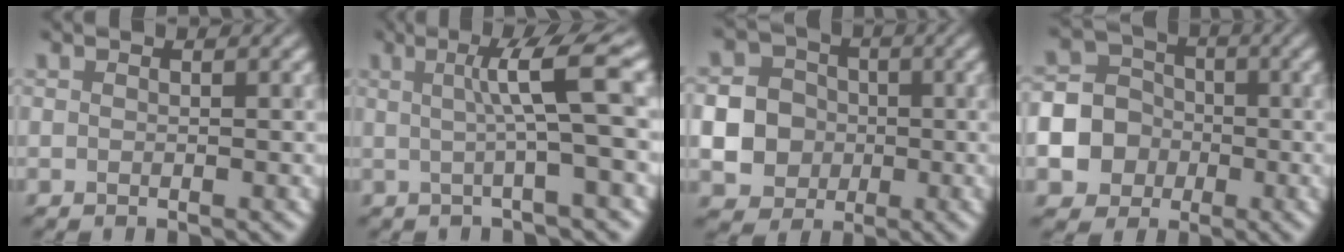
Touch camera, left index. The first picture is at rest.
{"total": 5.5, "force": [0.8, 0.4, 5.4], "torque": [-0.079, 0.016, 0.012]}
{"total": 7.5, "force": [-1.2, 7.1, 2.3], "torque": [-0.054, -0.002, -0.042]}
{"total": 10.8, "force": [-3.6, 9.9, 2.6], "torque": [-0.079, -0.026, -0.080]}